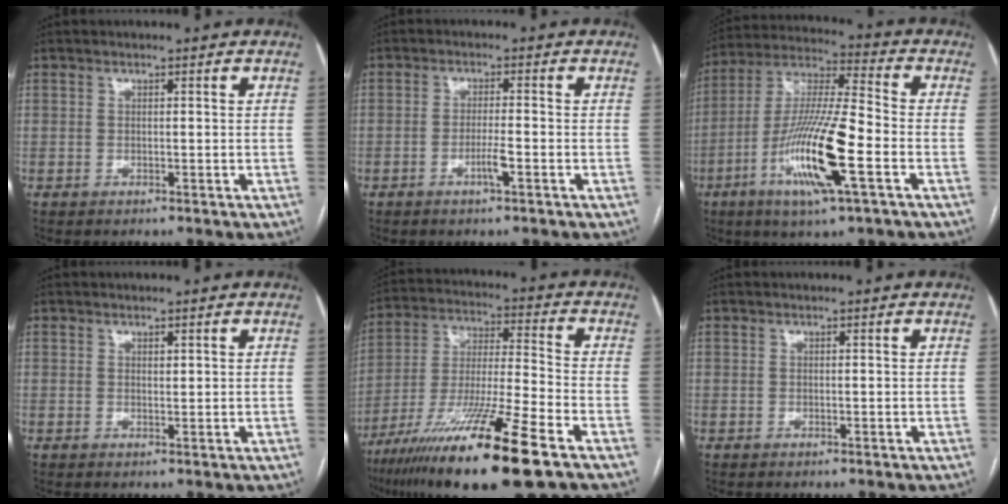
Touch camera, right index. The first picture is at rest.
{"total": 2.9, "force": [-1.5, -0.3, 2.5], "torque": [-0.049, -0.003, -0.029]}
{"total": 16.4, "force": [-5.9, 1.0, 15.2], "torque": [-0.305, -0.015, -0.110]}
{"total": 0.6, "force": [0.4, 0.2, 0.4], "torque": [-0.007, -0.004, 0.006]}
{"total": 19.8, "force": [-12.0, 0.4, 15.8], "torque": [-0.287, -0.049, -0.213]}
{"total": 0.0}